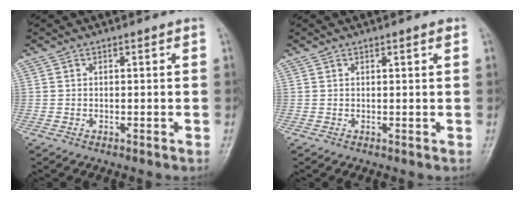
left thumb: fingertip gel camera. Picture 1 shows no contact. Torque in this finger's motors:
{"motor_torque": [-0.15, 0.01, -0.08, -0.04, 0.03]}